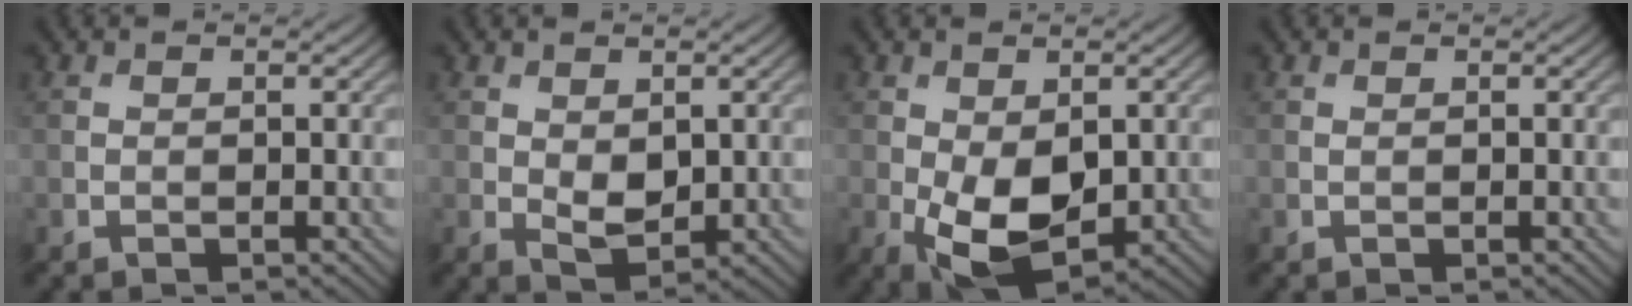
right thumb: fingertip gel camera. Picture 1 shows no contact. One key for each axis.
{"total": 2.9, "fx": 0.4, "fy": 1.8, "fz": 2.2, "tx": -0.043, "ty": -0.007, "tz": 0.014}
{"total": 7.4, "fx": -1.0, "fy": 4.2, "fz": 6.0, "tx": -0.130, "ty": -0.018, "tz": -0.008}
{"total": 0.0}